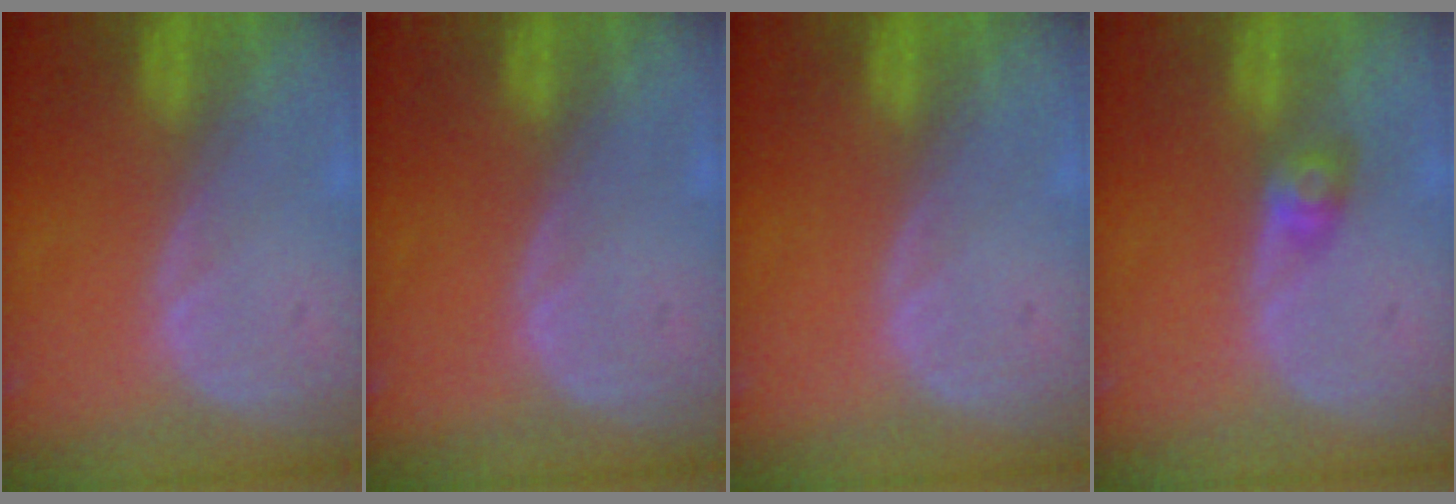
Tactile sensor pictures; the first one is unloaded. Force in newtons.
{"total": 0.0}
{"total": 0.0}
{"total": 2.8, "press": 2.5, "slide": 1.2}